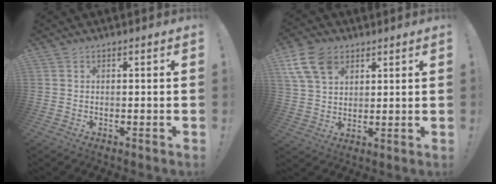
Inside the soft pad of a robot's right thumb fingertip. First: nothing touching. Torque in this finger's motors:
{"motor_torque": [-0.05, 0.24, 0.18, 0.08, 0.26]}